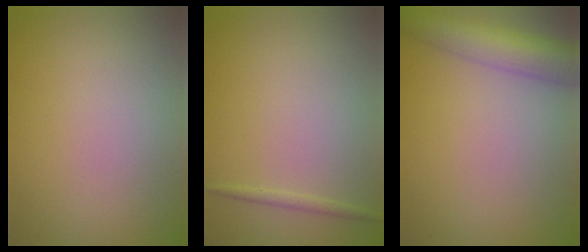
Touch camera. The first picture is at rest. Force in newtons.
{"total": 0.7, "press": 0.7, "slide": 0.0}
{"total": 5.6, "press": 5.6, "slide": 0.2}